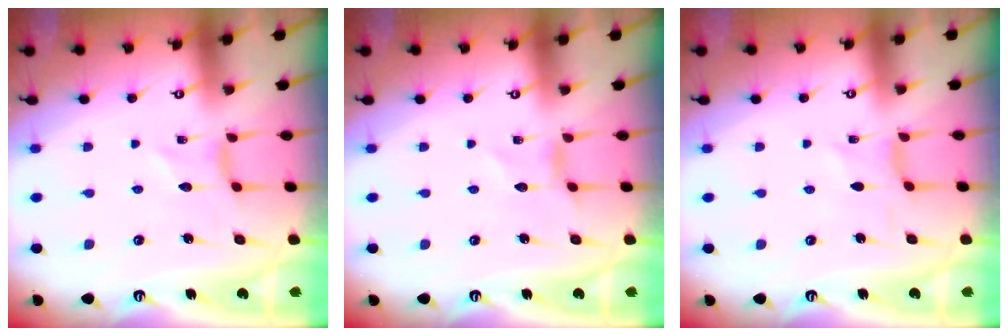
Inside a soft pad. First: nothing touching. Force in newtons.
{"total": 1.4, "press": 1.4, "slide": 0.2}
{"total": 0.0}